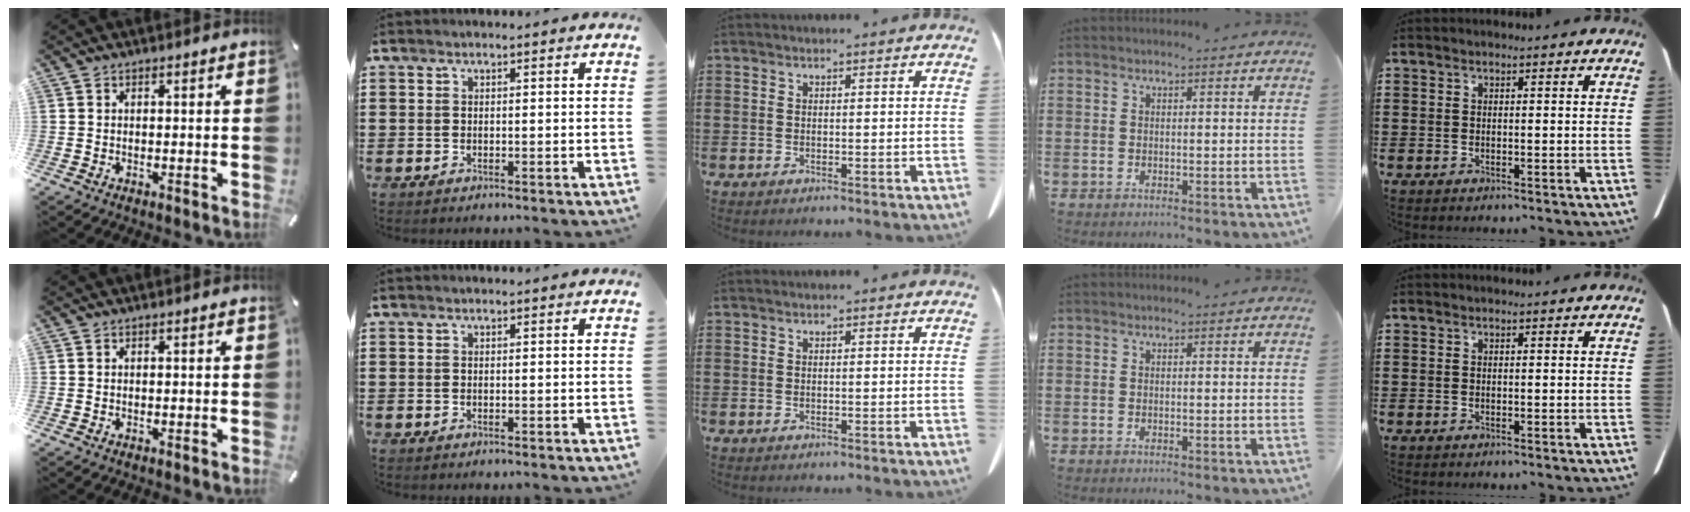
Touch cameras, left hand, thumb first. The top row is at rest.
{}